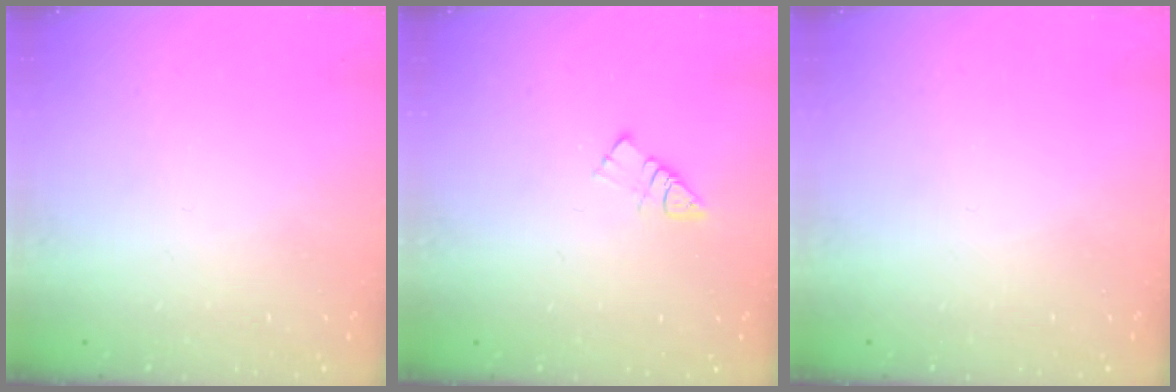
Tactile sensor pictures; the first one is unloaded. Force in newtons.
{"total": 6.3, "press": 6.3, "slide": 0.2}
{"total": 0.0}